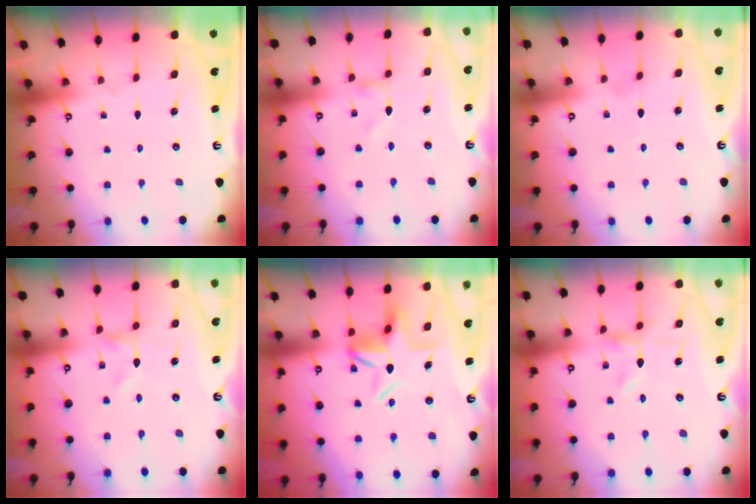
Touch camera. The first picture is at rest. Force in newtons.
{"total": 0.0}
{"total": 1.2, "press": 1.2, "slide": 0.2}
{"total": 0.0}
{"total": 6.7, "press": 6.7, "slide": 0.6}
{"total": 2.3, "press": 2.3, "slide": 0.4}